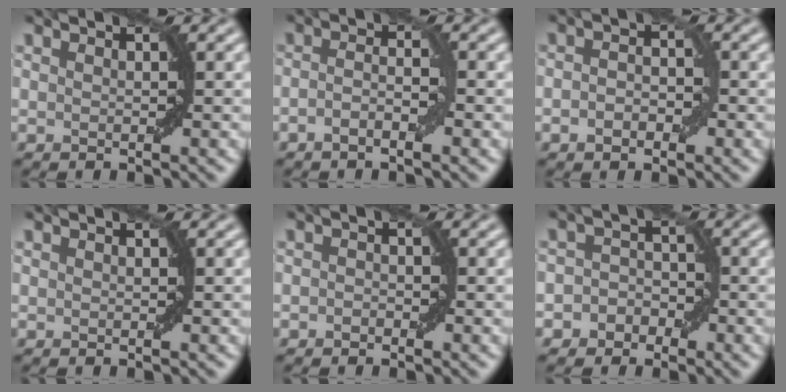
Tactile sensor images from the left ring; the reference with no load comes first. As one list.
[{"total": 2.0, "force": [-0.9, 0.5, 1.7], "torque": [-0.032, 0.004, -0.020]}, {"total": 2.1, "force": [-0.7, 1.3, 1.5], "torque": [-0.028, 0.001, -0.014]}, {"total": 0.0}, {"total": 0.7, "force": [-0.4, 0.5, 0.3], "torque": [-0.005, 0.002, -0.008]}, {"total": 2.7, "force": [-1.3, 2.3, 0.6], "torque": [0.022, 0.012, -0.031]}]